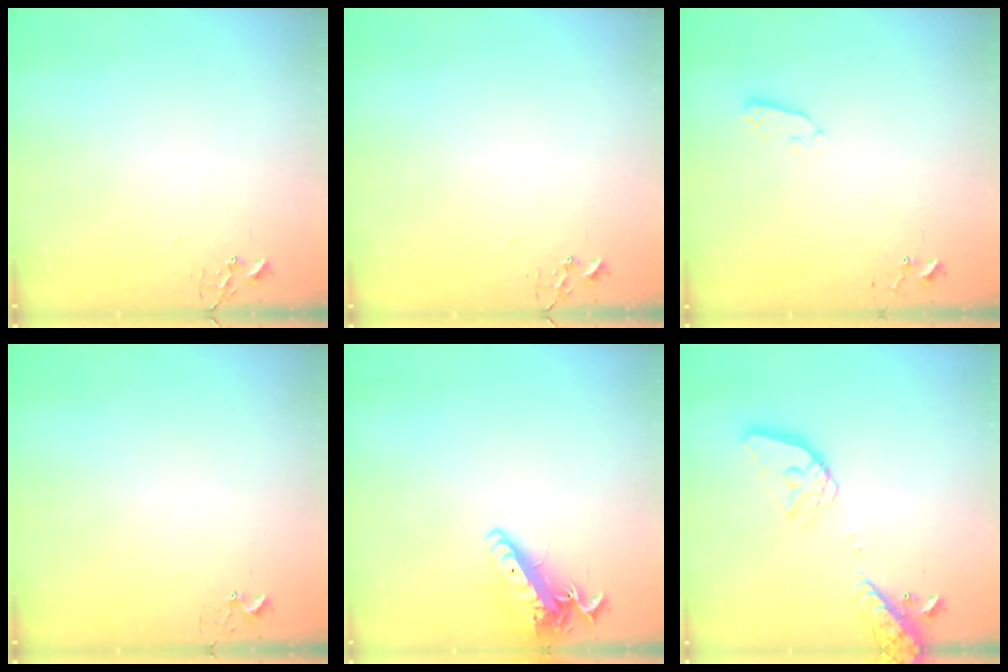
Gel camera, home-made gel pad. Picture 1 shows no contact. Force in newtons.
{"total": 0.0}
{"total": 3.8, "press": 3.8, "slide": 0.6}
{"total": 2.7, "press": 2.7, "slide": 0.3}
{"total": 14.5, "press": 14.2, "slide": 2.8}
{"total": 17.0, "press": 16.8, "slide": 2.6}